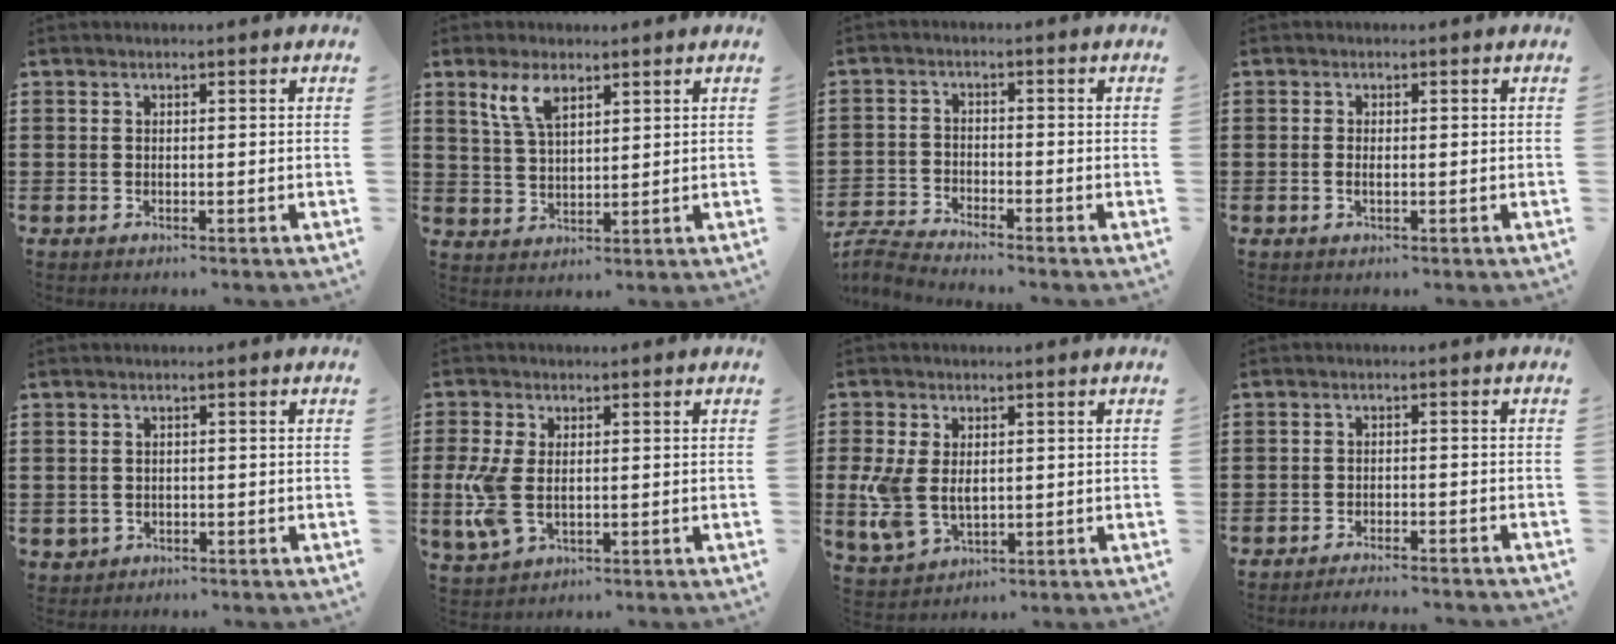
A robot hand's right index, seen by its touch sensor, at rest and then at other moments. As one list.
[{"total": 5.3, "force": [3.1, 2.2, 3.7], "torque": [-0.083, 0.007, 0.056]}, {"total": 3.3, "force": [-3.3, 0.0, 0.4], "torque": [-0.026, 0.000, -0.075]}, {"total": 1.1, "force": [-0.2, 0.3, 1.0], "torque": [-0.019, -0.001, -0.002]}, {"total": 0.7, "force": [-0.3, 0.6, 0.1], "torque": [-0.006, 0.003, -0.009]}, {"total": 6.8, "force": [-0.7, 3.6, 5.7], "torque": [-0.143, -0.007, -0.016]}, {"total": 6.5, "force": [0.1, 4.3, 4.9], "torque": [-0.130, -0.001, -0.002]}, {"total": 2.4, "force": [-2.4, -0.2, 0.3], "torque": [-0.009, 0.001, -0.051]}]